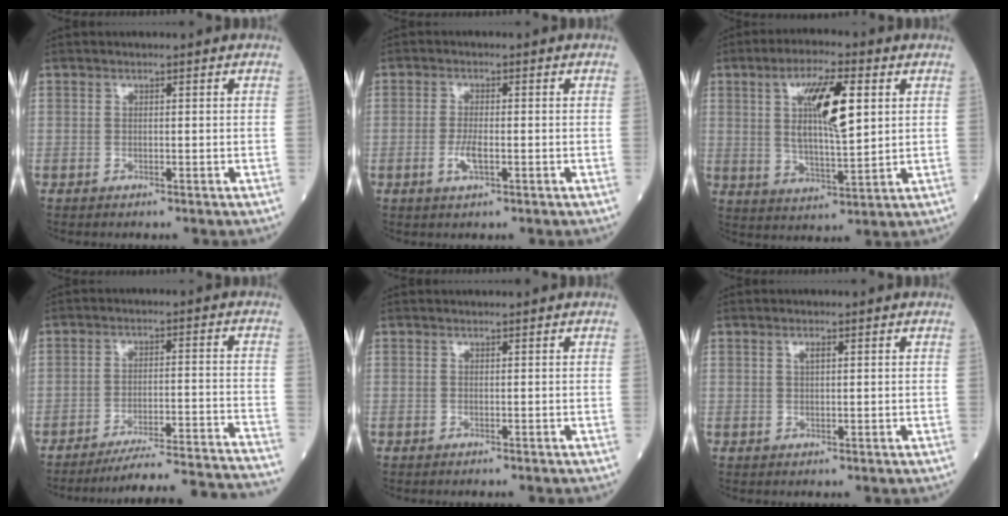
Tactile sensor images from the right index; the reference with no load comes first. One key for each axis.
{"total": 2.9, "fx": -0.9, "fy": 0.7, "fz": 2.7, "tx": -0.060, "ty": -0.003, "tz": -0.017}
{"total": 11.1, "fx": 3.2, "fy": 2.2, "fz": 10.4, "tx": -0.188, "ty": 0.004, "tz": 0.058}
{"total": 20.6, "fx": -19.8, "fy": -1.7, "fz": 5.3, "tx": -0.038, "ty": -0.017, "tz": -0.263}
{"total": 0.0}
{"total": 1.0, "fx": 0.5, "fy": 0.3, "fz": 0.9, "tx": -0.018, "ty": 0.001, "tz": 0.007}